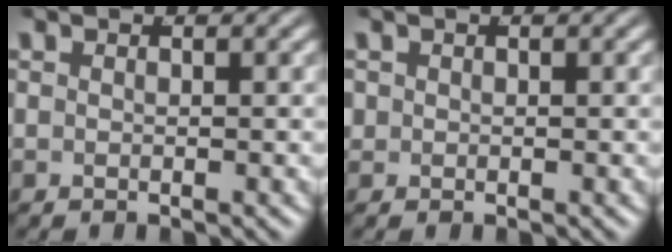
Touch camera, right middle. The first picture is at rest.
{"total": 0.8, "force": [0.0, 0.8, 0.1], "torque": [-0.005, -0.010, 0.004]}